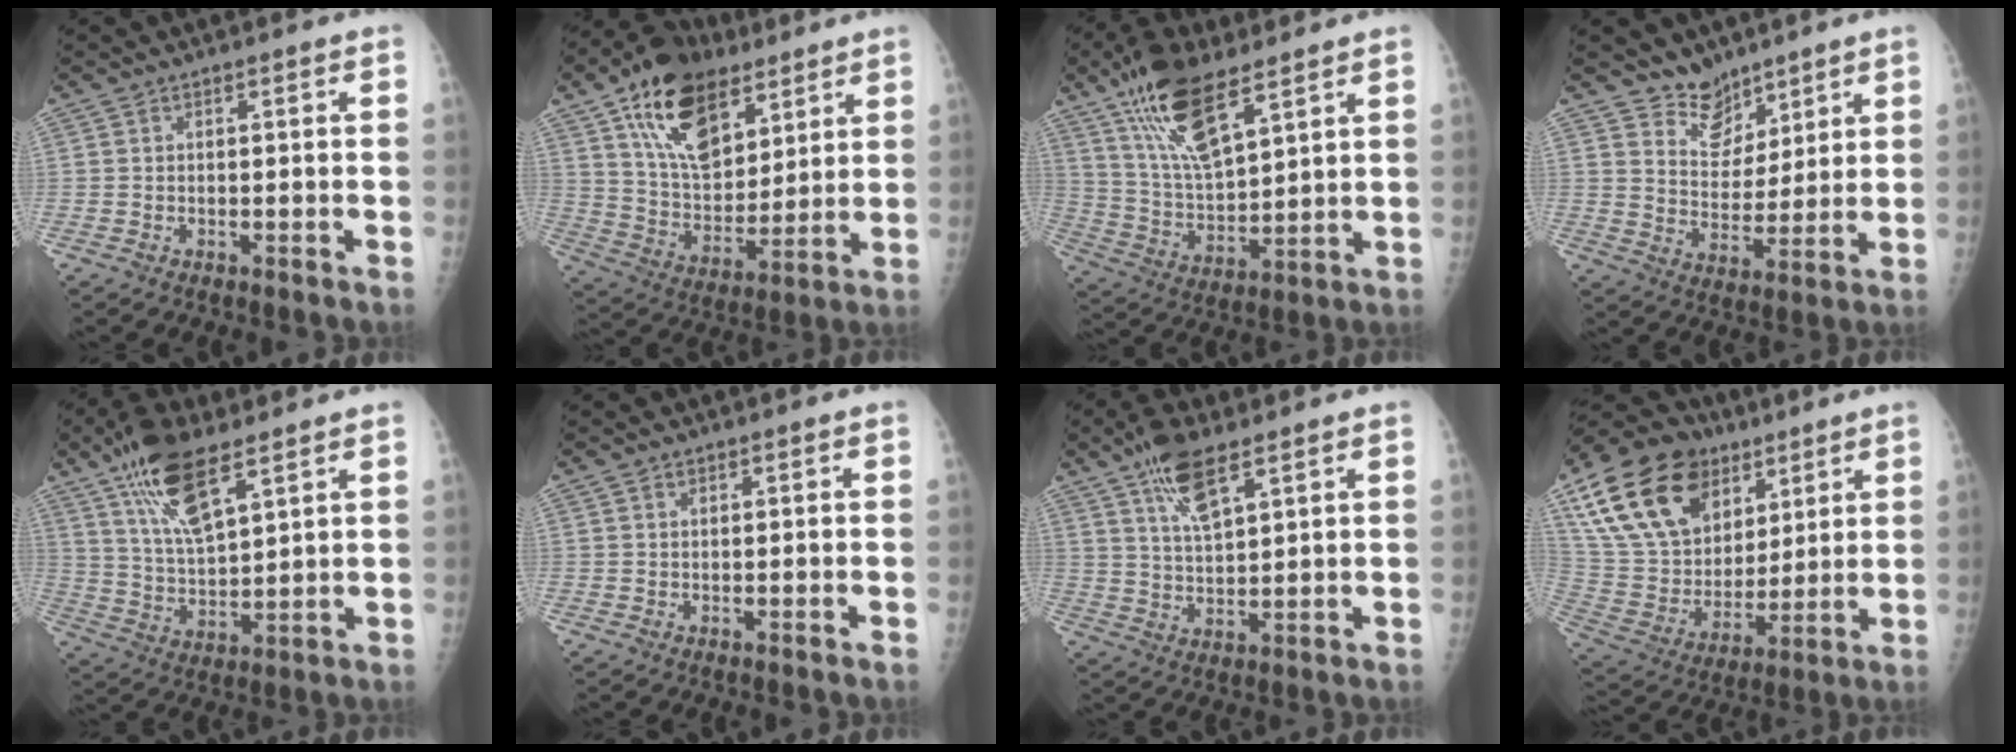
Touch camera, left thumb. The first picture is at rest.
{"total": 19.5, "force": [10.9, 11.1, 11.8], "torque": [-0.159, -0.042, 0.194]}
{"total": 15.3, "force": [9.7, 5.5, 10.6], "torque": [-0.180, -0.041, 0.192]}
{"total": 7.7, "force": [6.3, 4.5, 0.9], "torque": [0.015, -0.057, 0.124]}
{"total": 13.3, "force": [8.1, 4.7, 9.5], "torque": [-0.164, -0.031, 0.159]}
{"total": 0.8, "force": [0.4, 0.7, 0.3], "torque": [-0.002, -0.001, 0.007]}
{"total": 9.1, "force": [5.5, 3.2, 6.4], "torque": [-0.115, -0.021, 0.106]}
{"total": 25.1, "force": [12.7, 16.5, 14.0], "torque": [-0.246, -0.013, 0.235]}